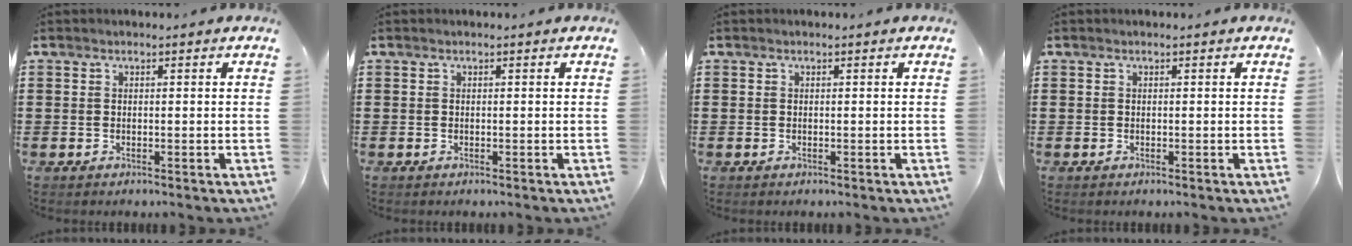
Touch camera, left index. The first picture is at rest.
{"total": 0.0}
{"total": 0.0}
{"total": 0.0}